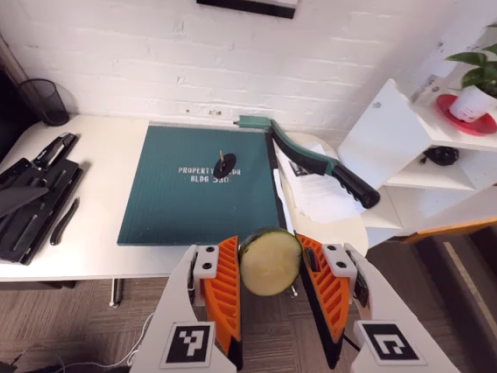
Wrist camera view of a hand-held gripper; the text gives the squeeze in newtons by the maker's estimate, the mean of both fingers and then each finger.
{"total": 9.2, "left": 9.5, "right": 8.9}